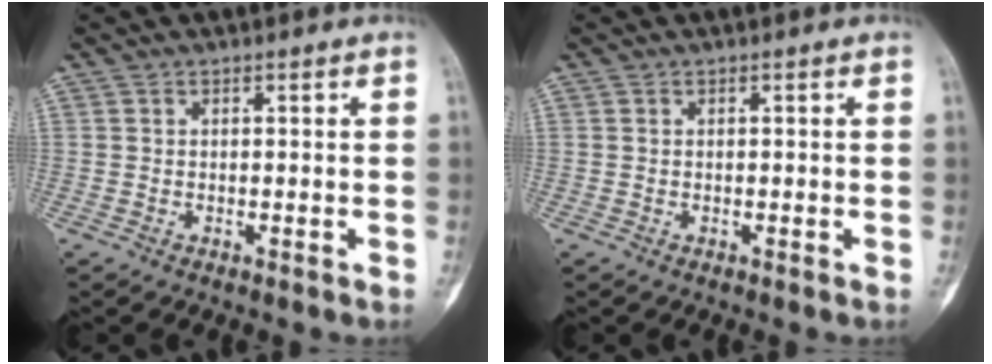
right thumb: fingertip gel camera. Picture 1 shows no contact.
{"total": 0.0}